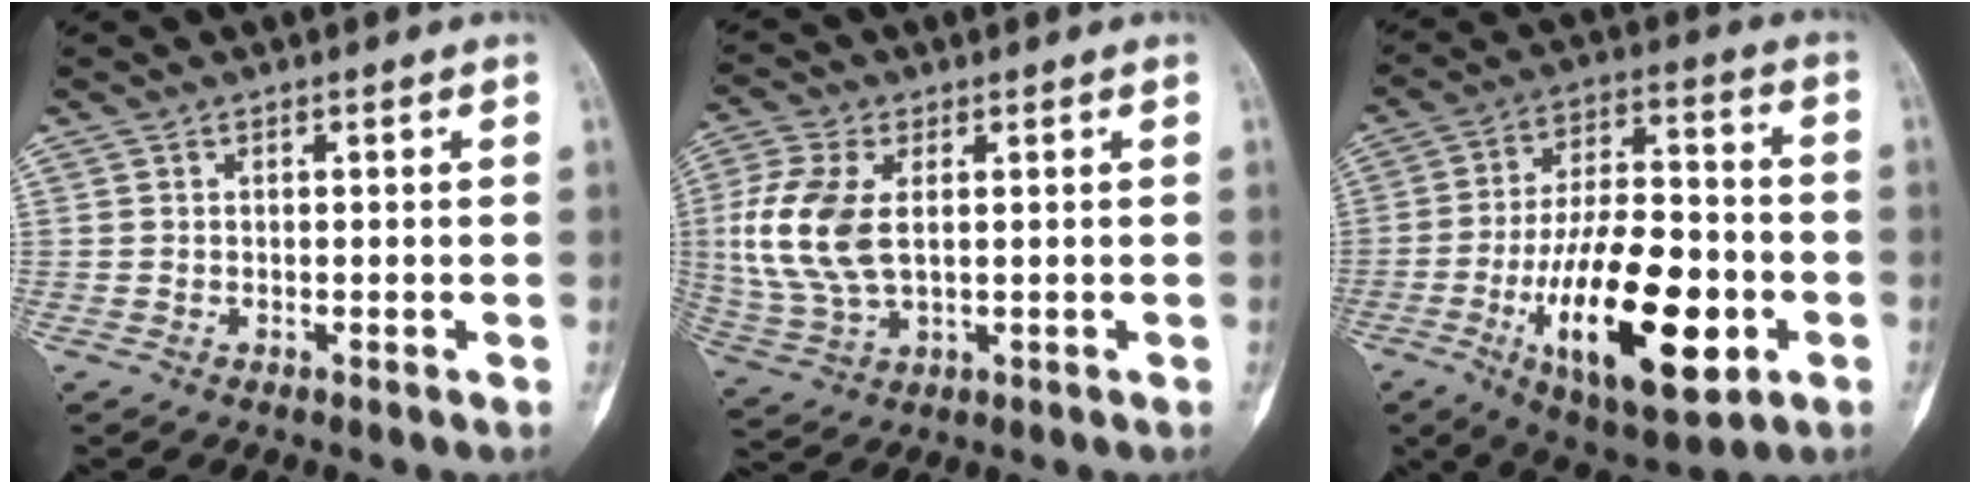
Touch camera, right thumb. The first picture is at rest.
{"total": 12.1, "force": [1.5, 6.8, 9.9], "torque": [-0.231, -0.001, 0.033]}
{"total": 23.2, "force": [-7.2, 9.7, 19.8], "torque": [-0.317, 0.022, -0.105]}